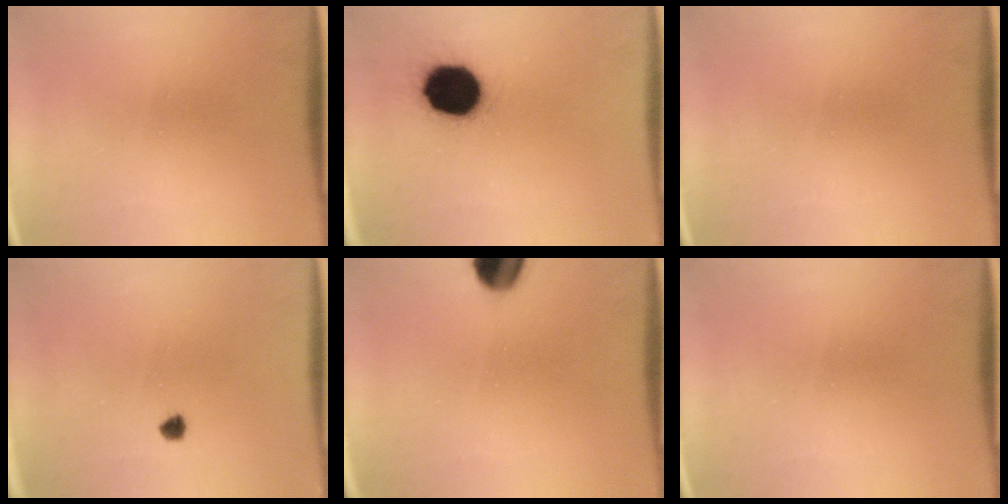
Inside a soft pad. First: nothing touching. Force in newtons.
{"total": 16.7}
{"total": 0.0}
{"total": 1.3}
{"total": 9.0}
{"total": 0.0}